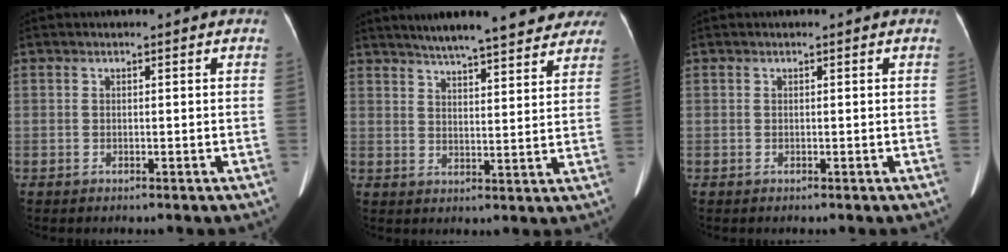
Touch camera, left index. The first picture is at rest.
{"total": 19.0, "force": [16.3, 3.4, 9.3], "torque": [-0.130, 0.020, 0.209]}
{"total": 0.0}